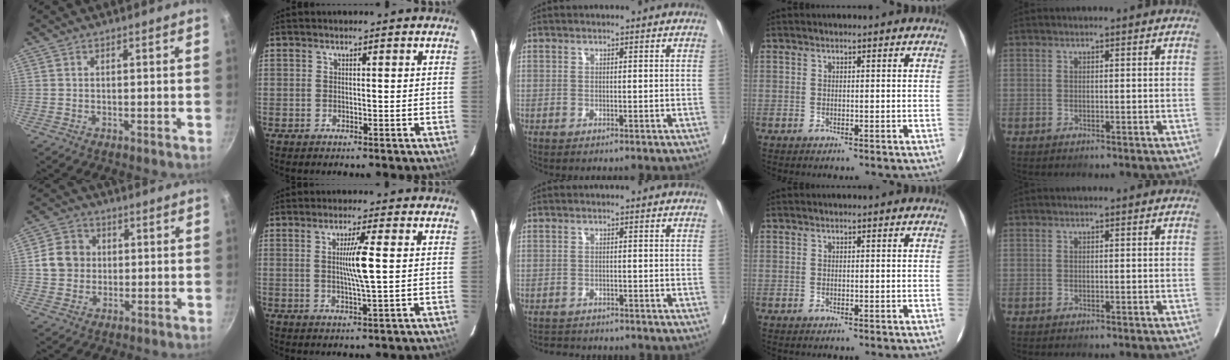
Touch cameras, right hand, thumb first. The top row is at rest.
{"thumb": {"total": 8.1, "force": [0.5, 7.3, 3.6], "torque": [-0.043, 0.010, 0.003]}, "index": {"total": 5.5, "force": [0.6, -0.7, 5.5], "torque": [-0.099, -0.006, 0.014]}, "middle": {"total": 3.4, "force": [-3.2, 1.0, 0.4], "torque": [-0.007, -0.007, -0.048]}}